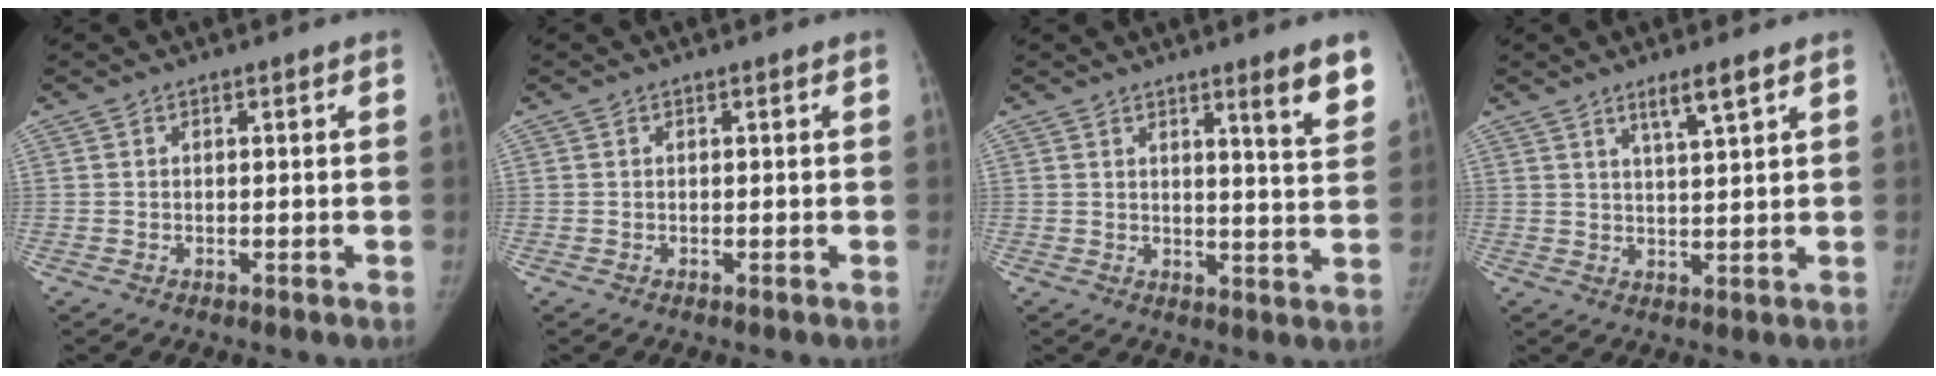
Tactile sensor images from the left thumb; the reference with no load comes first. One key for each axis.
{"total": 0.0}
{"total": 7.7, "fx": 4.9, "fy": 0.4, "fz": 6.0, "tx": -0.070, "ty": -0.035, "tz": 0.065}
{"total": 4.6, "fx": 2.9, "fy": 0.3, "fz": 3.5, "tx": -0.061, "ty": -0.022, "tz": 0.055}